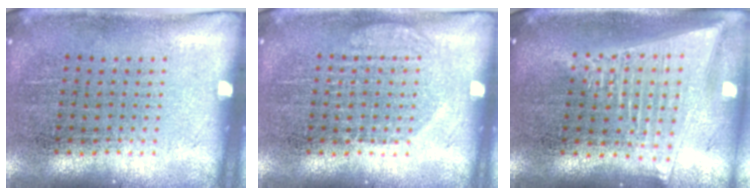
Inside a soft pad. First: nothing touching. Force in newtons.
{"total": 1.6, "press": 1.5, "slide": 0.4}
{"total": 2.0, "press": 1.7, "slide": 1.1}